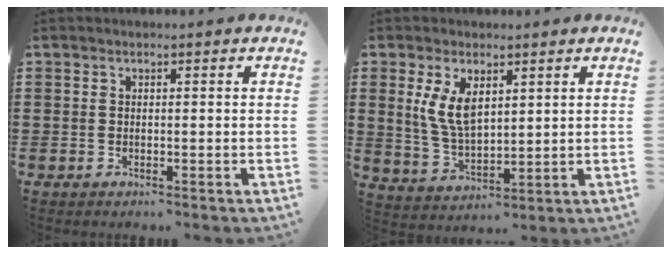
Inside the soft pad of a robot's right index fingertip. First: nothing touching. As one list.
[{"total": 6.9, "force": [2.5, 3.5, 5.4], "torque": [-0.121, 0.003, 0.044]}]